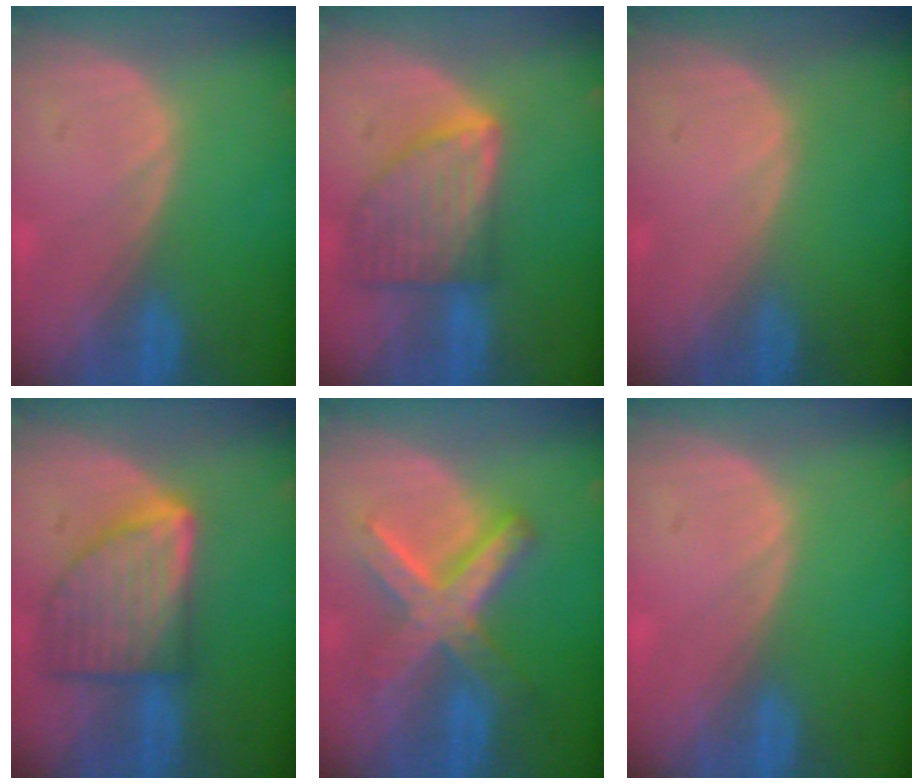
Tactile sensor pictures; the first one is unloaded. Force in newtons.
{"total": 8.3, "press": 7.5, "slide": 3.6}
{"total": 0.0}
{"total": 9.3, "press": 9.3, "slide": 0.5}
{"total": 8.9, "press": 8.9, "slide": 0.7}
{"total": 0.0}